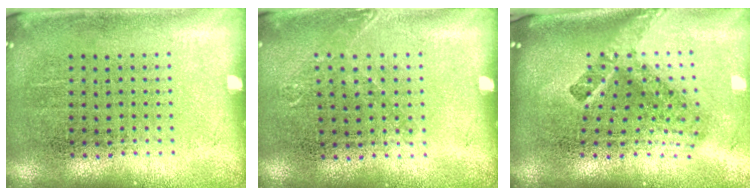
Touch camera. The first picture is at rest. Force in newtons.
{"total": 0.8, "press": 0.8, "slide": 0.1}
{"total": 2.6, "press": 1.6, "slide": 2.0}